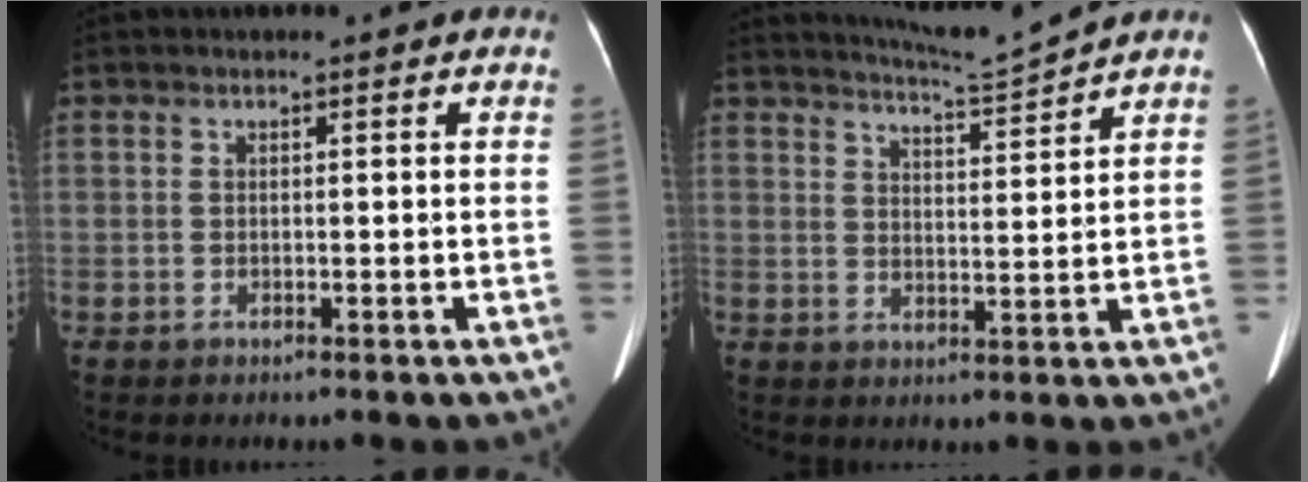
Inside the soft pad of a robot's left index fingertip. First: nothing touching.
{"total": 6.2, "force": [5.9, -1.9, 0.5], "torque": [-0.022, -0.017, 0.101]}